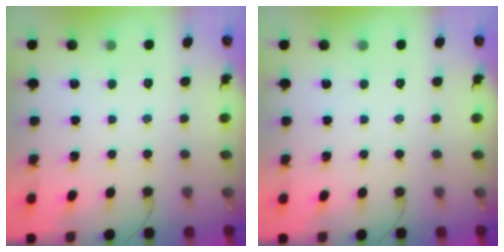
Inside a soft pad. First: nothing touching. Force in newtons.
{"total": 0.0}